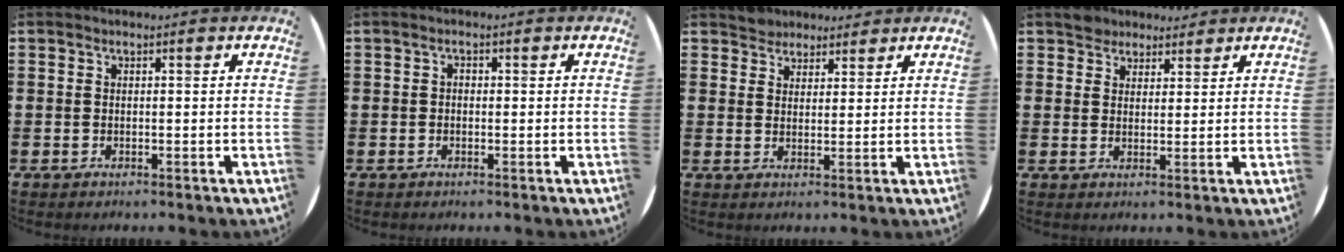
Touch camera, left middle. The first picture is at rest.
{"total": 0.7, "force": [-0.1, 0.5, 0.5], "torque": [-0.010, 0.005, -0.004]}
{"total": 3.0, "force": [2.8, 1.2, -0.4], "torque": [0.007, -0.001, 0.053]}
{"total": 3.2, "force": [2.9, 1.5, -0.2], "torque": [0.003, 0.003, 0.055]}